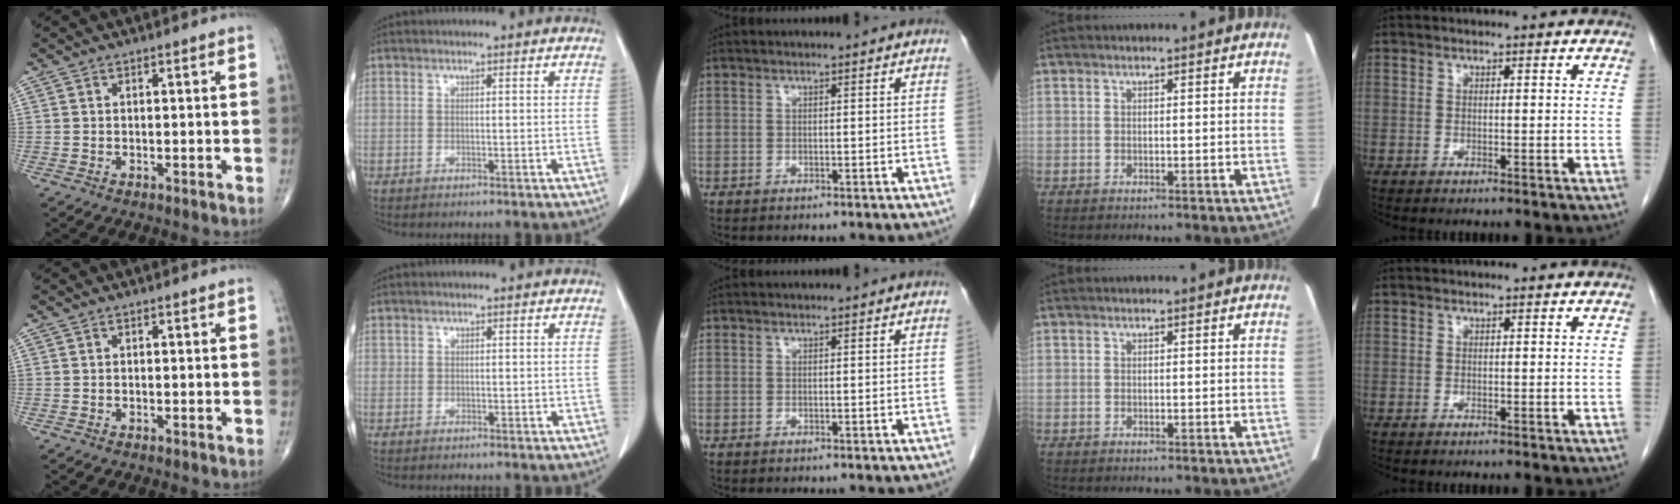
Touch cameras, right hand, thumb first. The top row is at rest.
{"index": {"total": 0.9, "force": [0.4, 0.8, 0.3], "torque": [0.004, 0.000, 0.005]}}